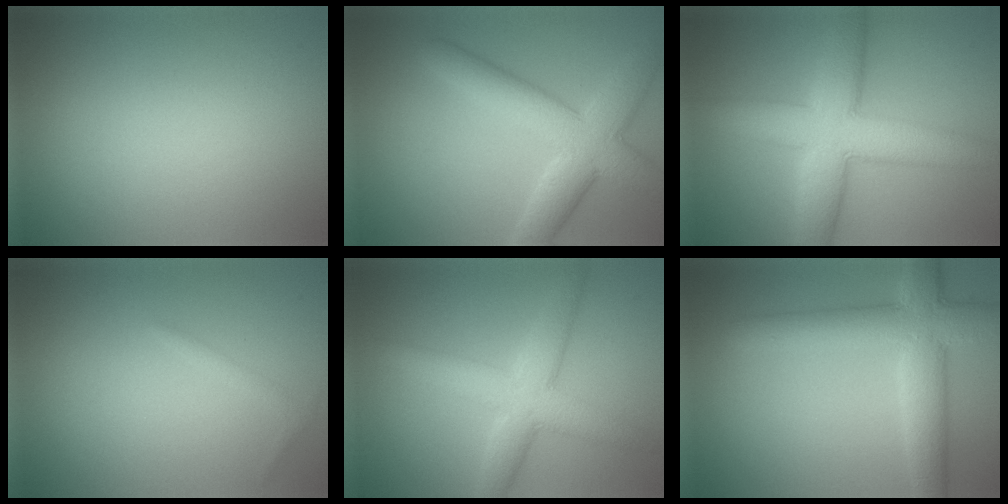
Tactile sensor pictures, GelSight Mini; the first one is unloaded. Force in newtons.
{"total": 6.9, "press": 6.9, "slide": 0.4}
{"total": 8.6, "press": 8.5, "slide": 0.2}
{"total": 0.8, "press": 0.8, "slide": 0.0}
{"total": 5.4, "press": 5.4, "slide": 0.2}
{"total": 6.8, "press": 6.8, "slide": 0.2}